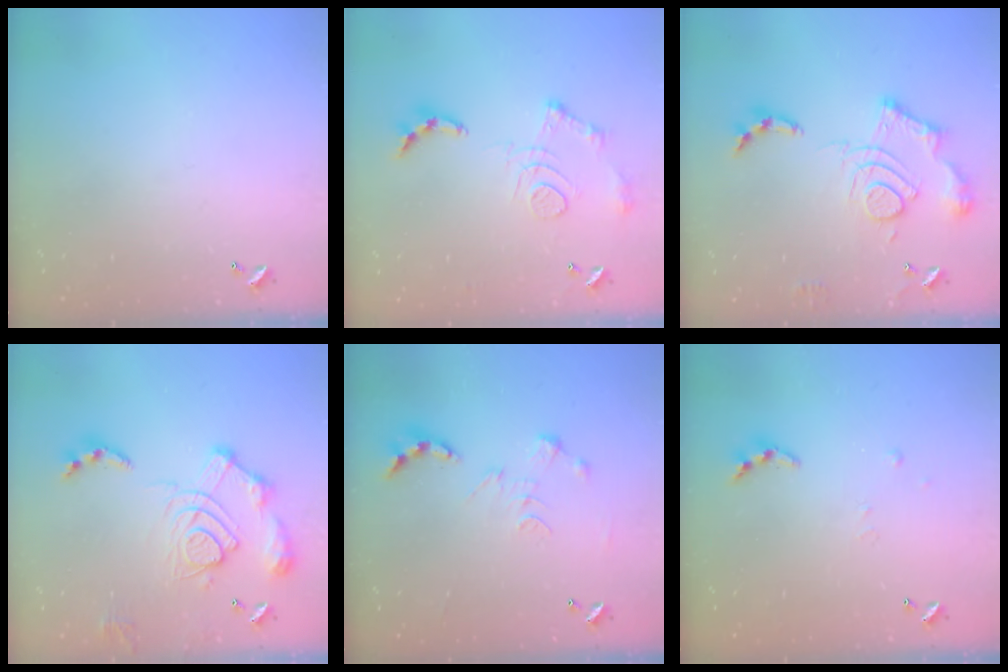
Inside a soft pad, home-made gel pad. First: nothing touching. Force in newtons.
{"total": 12.5, "press": 12.5, "slide": 1.1}
{"total": 16.5, "press": 16.4, "slide": 1.7}
{"total": 17.1, "press": 17.0, "slide": 1.6}
{"total": 0.0}
{"total": 4.3, "press": 4.3, "slide": 0.4}